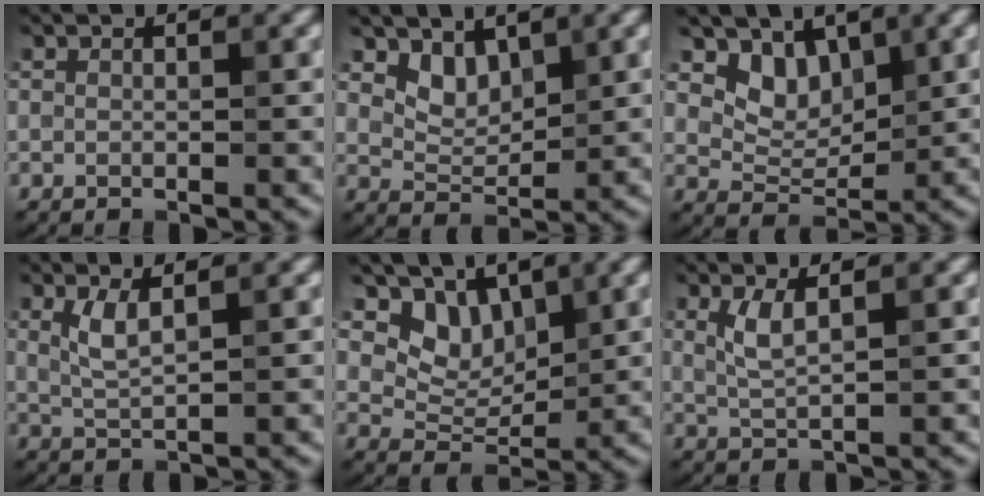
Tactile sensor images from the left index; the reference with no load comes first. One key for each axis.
{"total": 2.5, "fx": 1.5, "fy": 1.5, "fz": 1.3, "tx": -0.029, "ty": -0.016, "tz": 0.026}
{"total": 3.7, "fx": 2.1, "fy": 2.5, "fz": 1.8, "tx": -0.042, "ty": -0.022, "tz": 0.041}
{"total": 2.1, "fx": 0.8, "fy": 0.4, "fz": 1.9, "tx": -0.046, "ty": -0.006, "tz": 0.019}
{"total": 4.2, "fx": 2.4, "fy": 2.8, "fz": 2.0, "tx": -0.039, "ty": -0.018, "tz": 0.039}
{"total": 2.2, "fx": 0.7, "fy": 0.4, "fz": 2.0, "tx": -0.048, "ty": -0.006, "tz": 0.018}